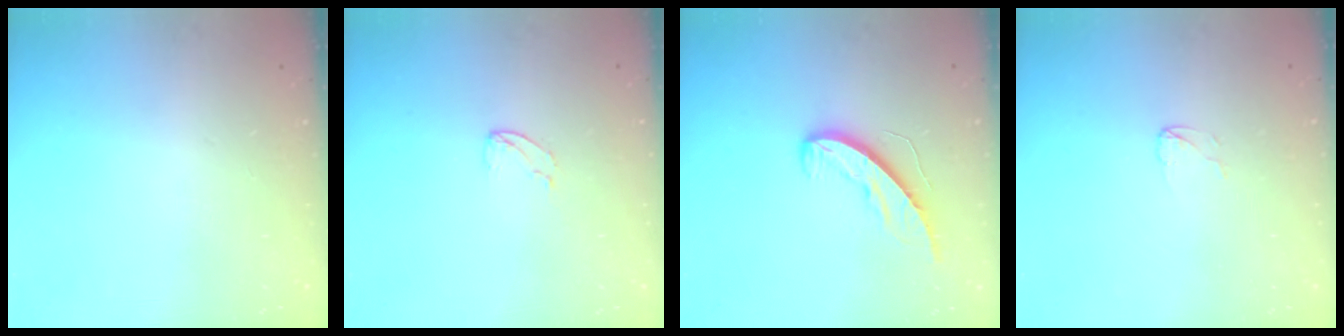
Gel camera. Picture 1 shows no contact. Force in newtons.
{"total": 2.5, "press": 2.5, "slide": 0.2}
{"total": 8.1, "press": 8.0, "slide": 0.6}
{"total": 2.6, "press": 2.6, "slide": 0.2}